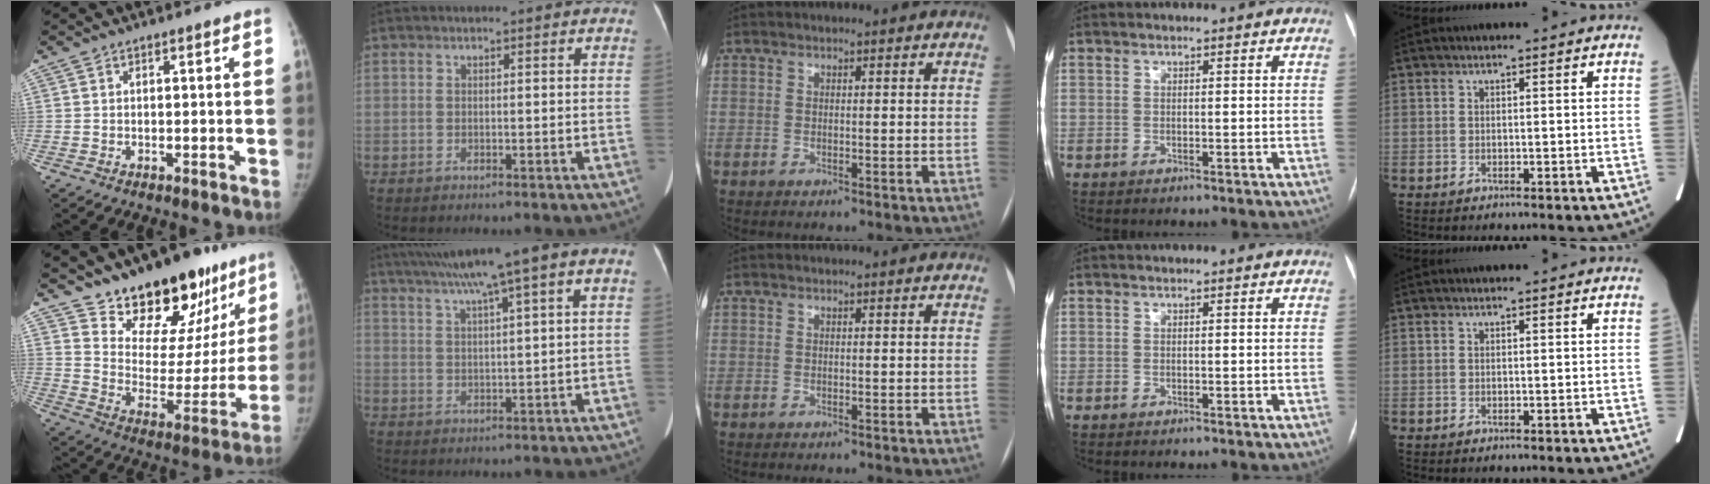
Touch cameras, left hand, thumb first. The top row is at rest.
{"thumb": {"total": 23.6, "force": [17.5, 11.4, 11.1], "torque": [-0.113, -0.111, 0.263]}, "index": {"total": 12.8, "force": [7.4, 0.7, 10.4], "torque": [-0.166, 0.048, 0.110]}}